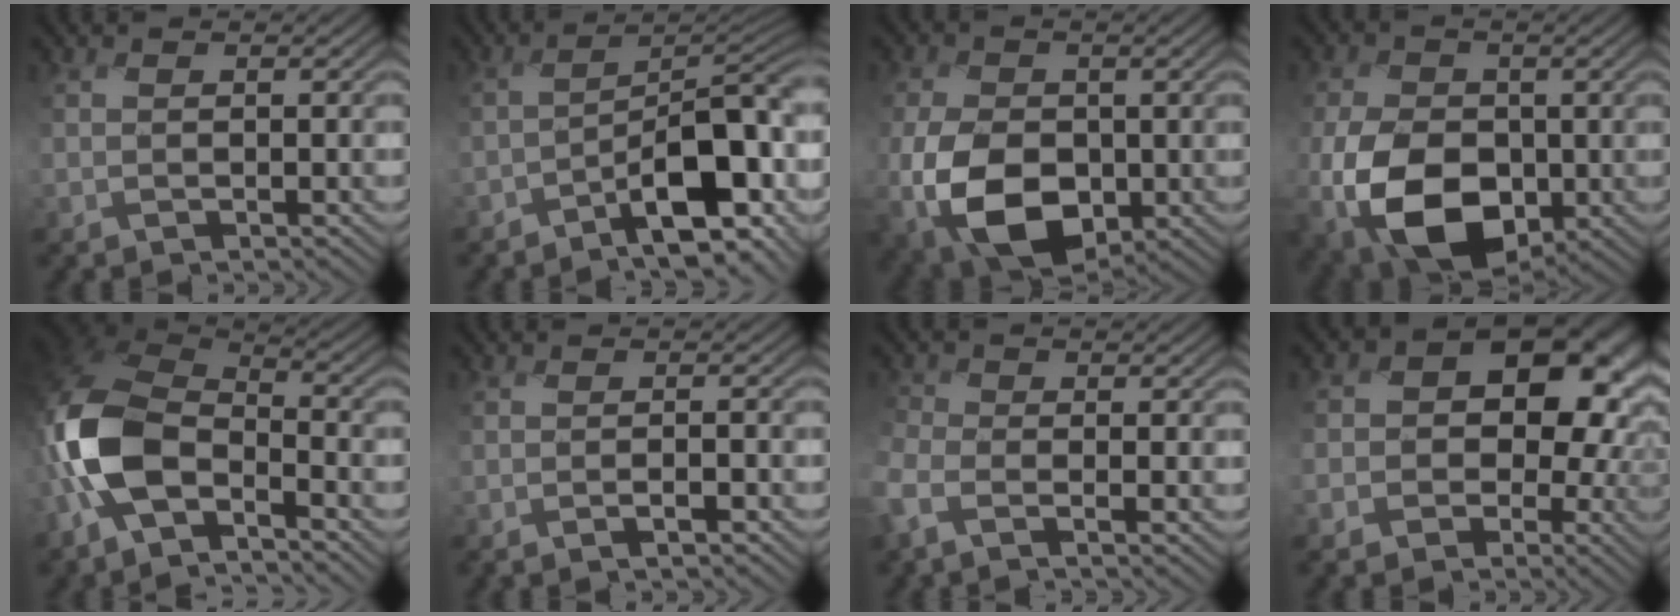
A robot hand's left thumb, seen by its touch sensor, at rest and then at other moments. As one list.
[{"total": 13.5, "force": [-4.8, 6.0, 11.1], "torque": [-0.157, -0.027, -0.073]}, {"total": 11.1, "force": [-3.3, 7.2, 7.9], "torque": [-0.175, -0.021, -0.072]}, {"total": 13.1, "force": [-4.0, 8.5, 9.1], "torque": [-0.182, -0.022, -0.083]}, {"total": 12.3, "force": [-5.2, 7.0, 8.6], "torque": [-0.225, -0.006, -0.119]}, {"total": 1.7, "force": [-1.3, -0.1, 1.0], "torque": [-0.018, -0.004, -0.028]}, {"total": 3.1, "force": [-2.5, 1.2, 1.4], "torque": [-0.046, -0.004, -0.066]}, {"total": 12.4, "force": [-0.5, 10.0, 7.4], "torque": [-0.102, -0.020, -0.019]}]